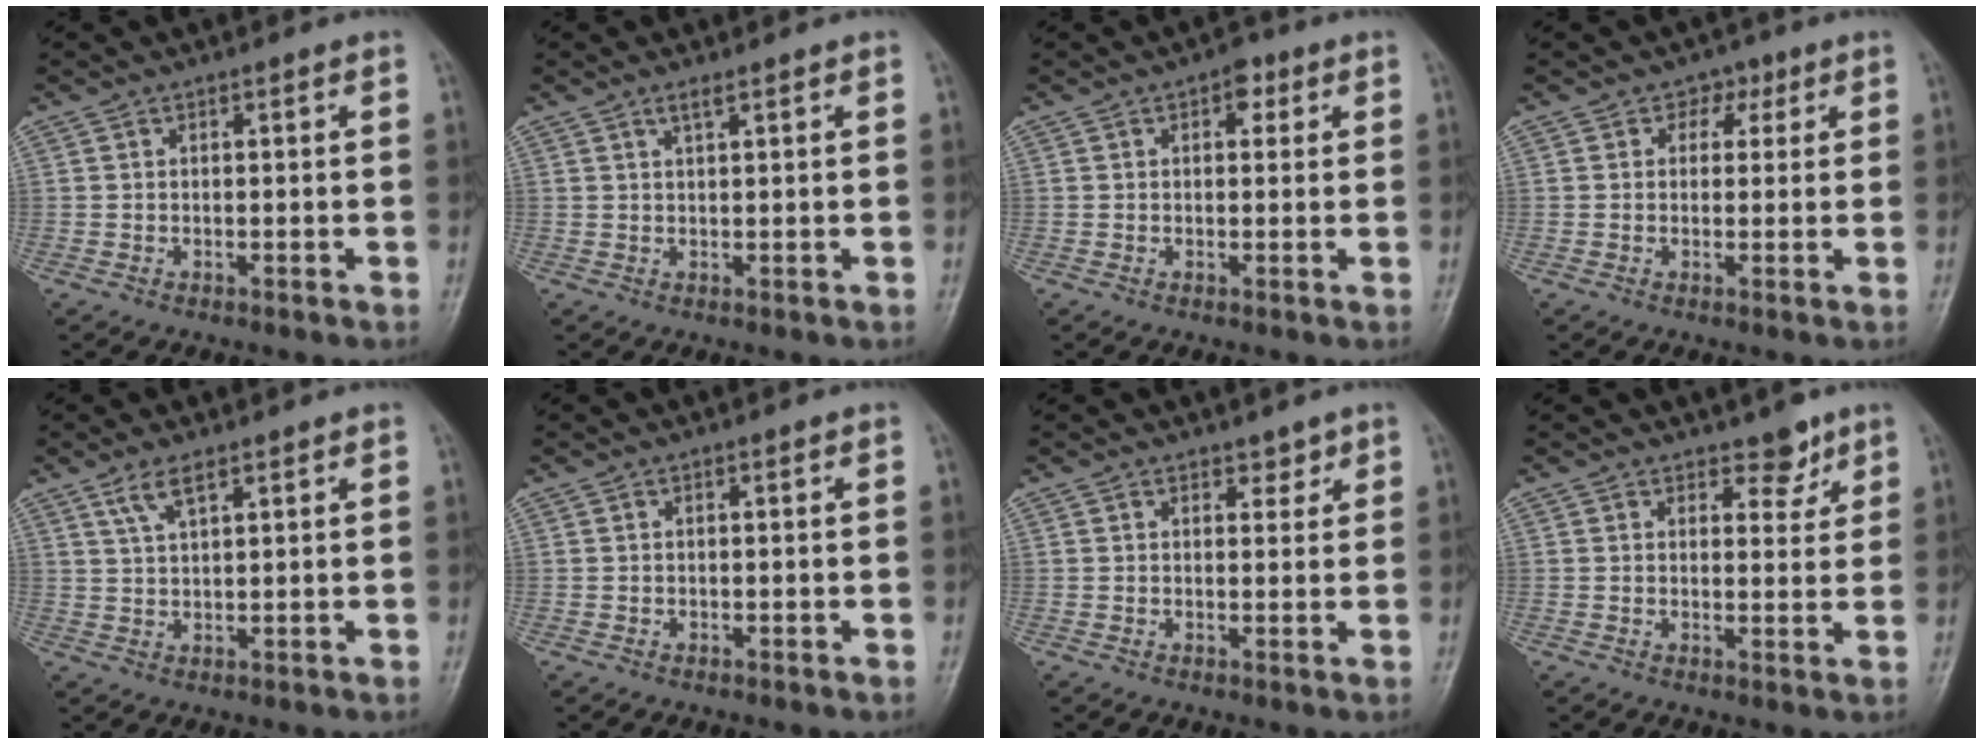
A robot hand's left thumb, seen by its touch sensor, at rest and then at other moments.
{"total": 1.2, "force": [0.9, 0.1, 0.8], "torque": [-0.015, -0.001, 0.020]}
{"total": 3.1, "force": [1.3, 1.9, 2.1], "torque": [-0.010, 0.002, 0.011]}
{"total": 2.9, "force": [1.2, 2.5, 1.0], "torque": [0.019, -0.001, 0.009]}
{"total": 3.9, "force": [2.5, 1.2, 2.8], "torque": [-0.055, -0.004, 0.056]}
{"total": 0.0}
{"total": 2.0, "force": [1.5, 1.2, 0.6], "torque": [0.009, -0.008, 0.018]}
{"total": 3.9, "force": [2.8, 2.0, 1.8], "torque": [0.002, -0.018, 0.039]}